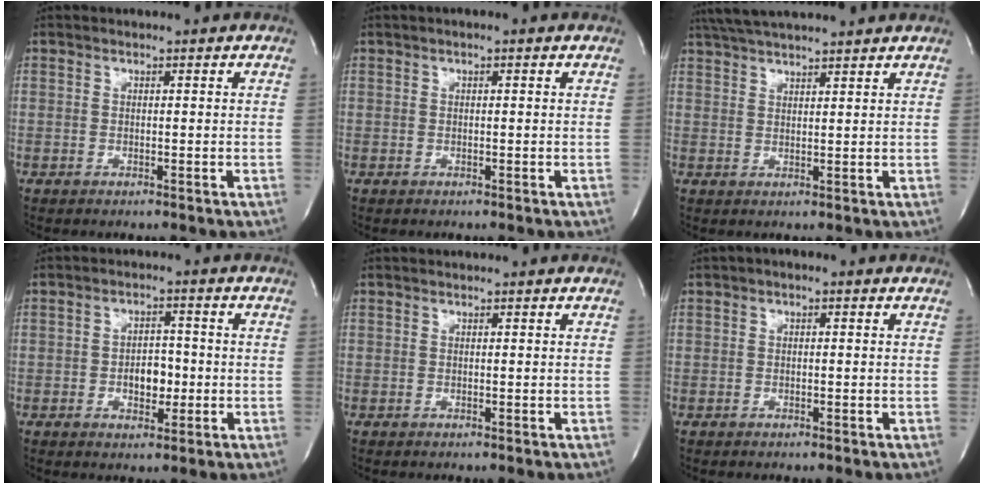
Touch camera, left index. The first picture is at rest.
{"total": 0.9, "force": [0.4, 0.2, 0.8], "torque": [-0.016, 0.007, 0.002]}
{"total": 11.1, "force": [10.0, 0.6, 4.8], "torque": [-0.090, 0.038, 0.151]}
{"total": 4.4, "force": [-0.9, 2.6, 3.4], "torque": [-0.049, 0.008, -0.011]}
{"total": 0.0}
{"total": 1.0, "force": [0.1, 0.5, 0.8], "torque": [-0.010, 0.004, -0.003]}